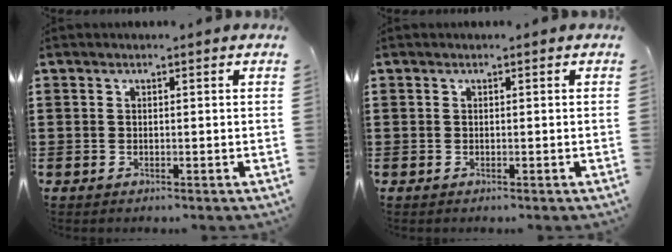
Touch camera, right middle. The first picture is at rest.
{"total": 0.0}